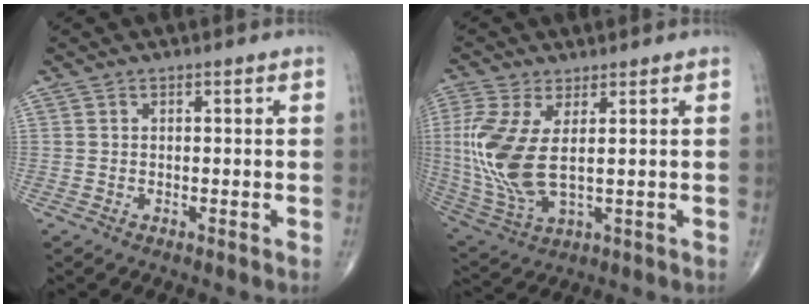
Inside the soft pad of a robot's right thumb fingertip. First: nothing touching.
{"total": 13.2, "force": [1.5, 5.6, 11.9], "torque": [-0.289, -0.013, 0.041]}